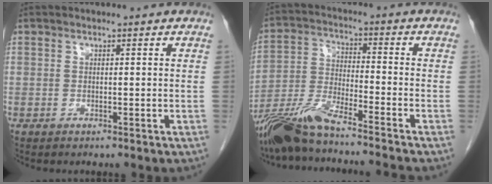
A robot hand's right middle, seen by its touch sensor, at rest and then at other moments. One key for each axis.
{"total": 10.7, "fx": -9.3, "fy": -0.7, "fz": 5.2, "tx": -0.107, "ty": -0.015, "tz": -0.178}